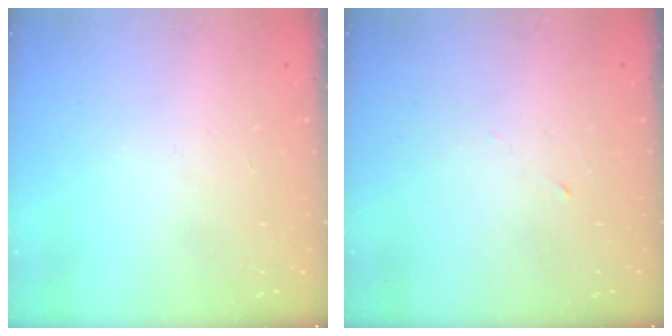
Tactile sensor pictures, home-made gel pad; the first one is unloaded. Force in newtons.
{"total": 2.7, "press": 2.5, "slide": 1.0}